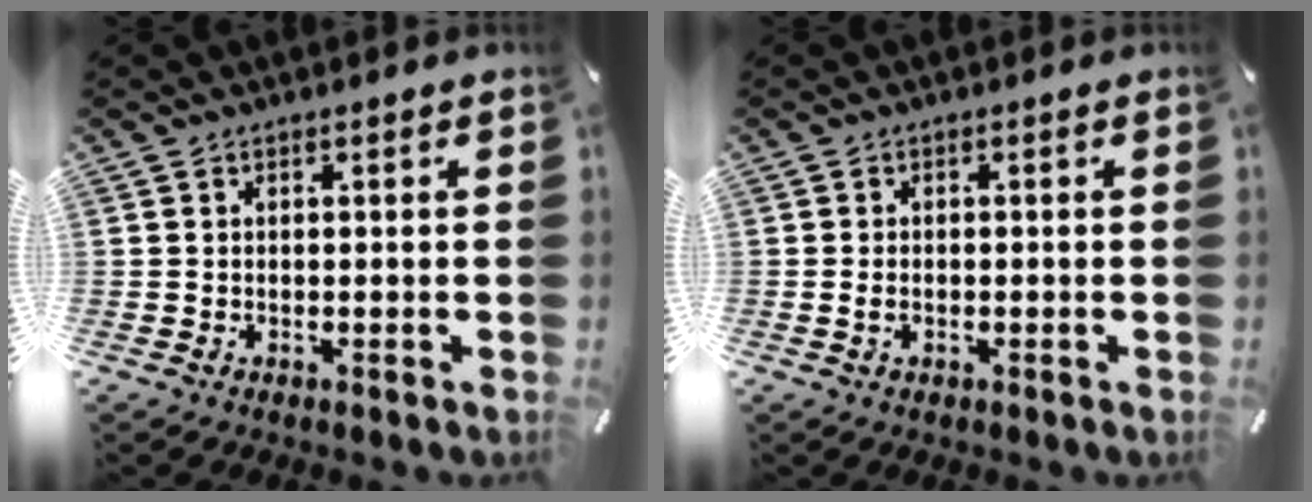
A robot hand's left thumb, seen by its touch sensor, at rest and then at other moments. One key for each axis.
{"total": 1.6, "fx": -0.4, "fy": 0.9, "fz": 1.3, "tx": -0.024, "ty": 0.001, "tz": -0.007}